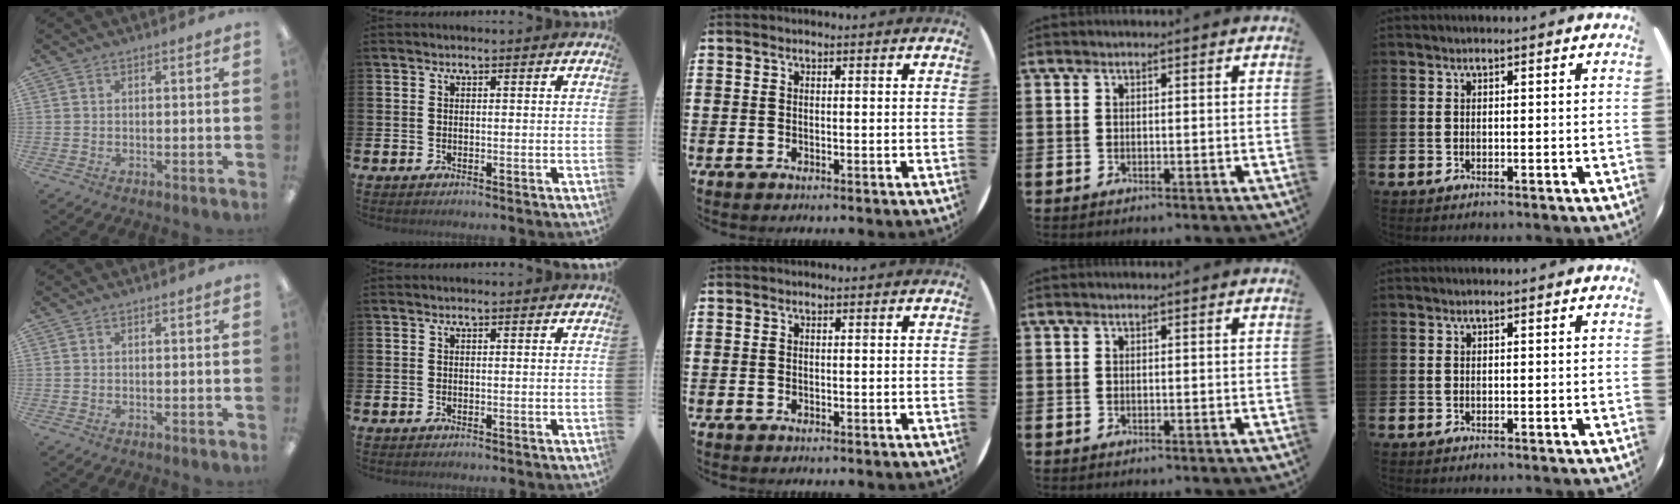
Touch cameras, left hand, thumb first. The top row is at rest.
{}